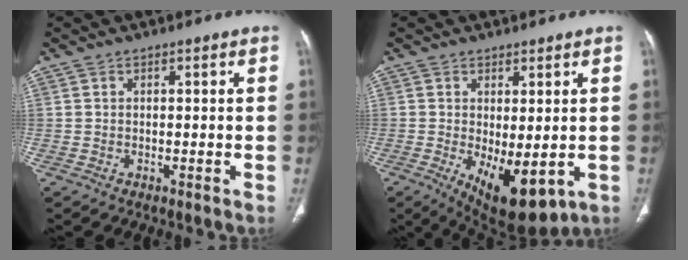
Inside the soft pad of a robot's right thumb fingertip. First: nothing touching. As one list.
[{"total": 10.9, "force": [-2.4, 4.8, 9.5], "torque": [-0.134, -0.018, -0.014]}]